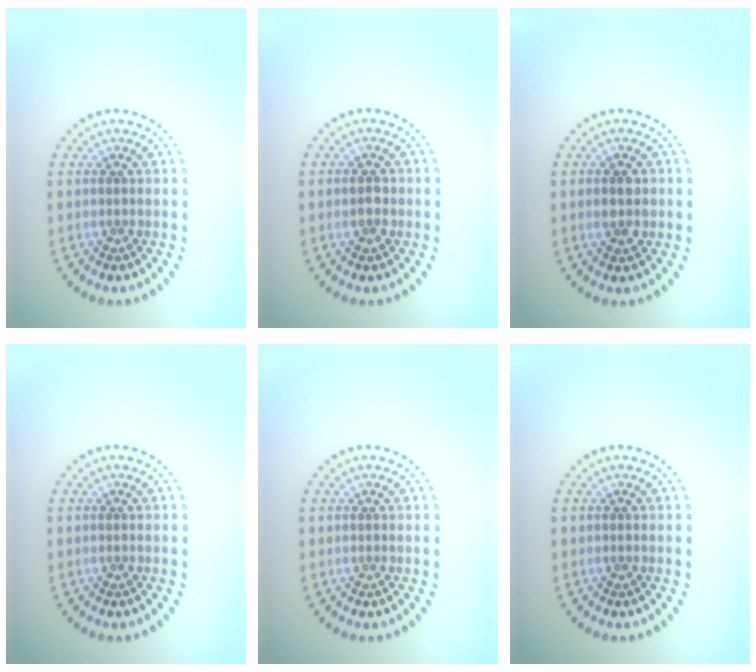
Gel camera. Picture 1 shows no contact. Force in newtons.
{"total": 1.6, "press": 1.6, "slide": 0.2}
{"total": 2.7, "press": 2.7, "slide": 0.1}
{"total": 0.0}
{"total": 0.0}
{"total": 0.0}